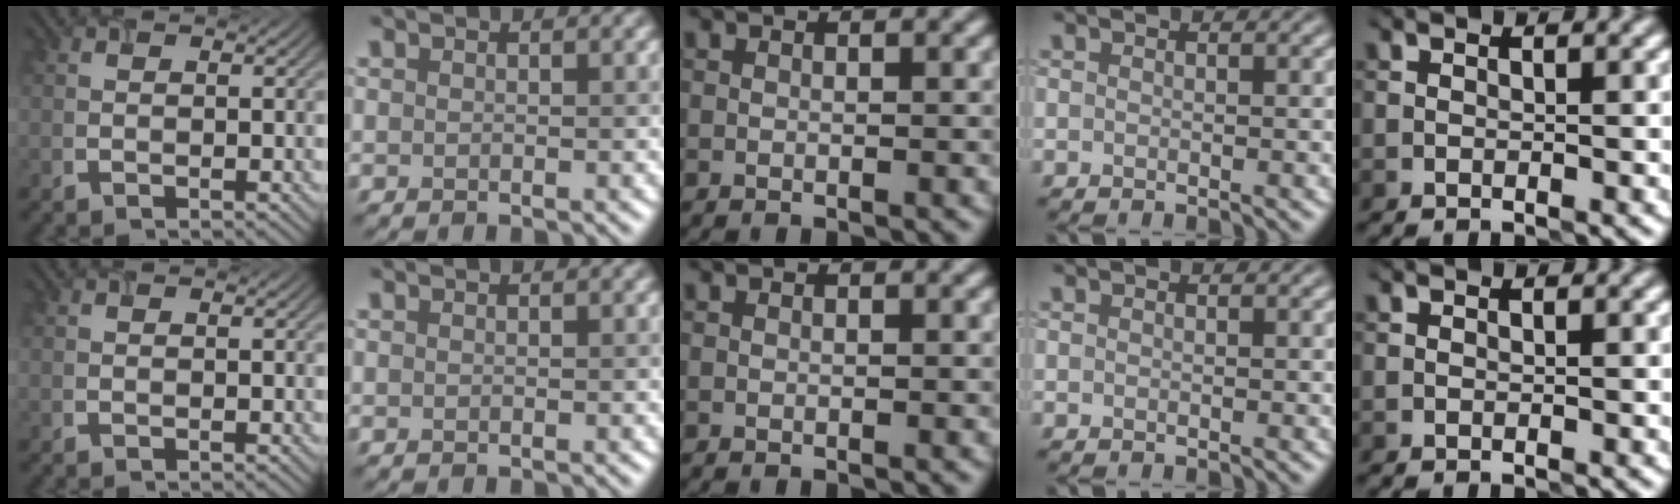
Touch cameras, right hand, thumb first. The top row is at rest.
{}